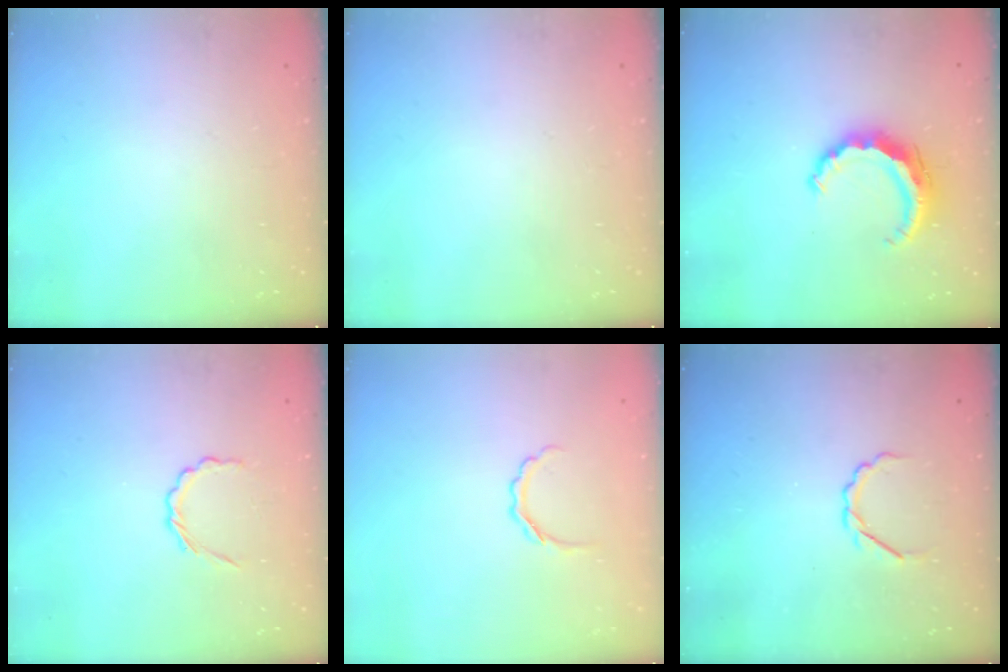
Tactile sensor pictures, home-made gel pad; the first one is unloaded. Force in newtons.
{"total": 0.0}
{"total": 7.9, "press": 7.9, "slide": 0.8}
{"total": 3.5, "press": 3.3, "slide": 1.2}
{"total": 3.7, "press": 3.7, "slide": 0.7}
{"total": 4.2, "press": 4.1, "slide": 0.8}